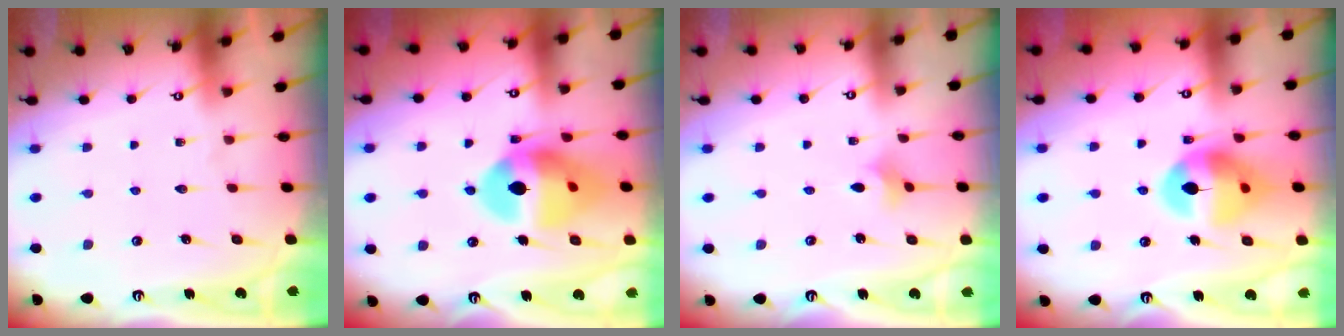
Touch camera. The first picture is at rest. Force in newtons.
{"total": 15.8, "press": 15.8, "slide": 1.3}
{"total": 2.4, "press": 2.3, "slide": 0.4}
{"total": 13.5, "press": 13.4, "slide": 1.9}